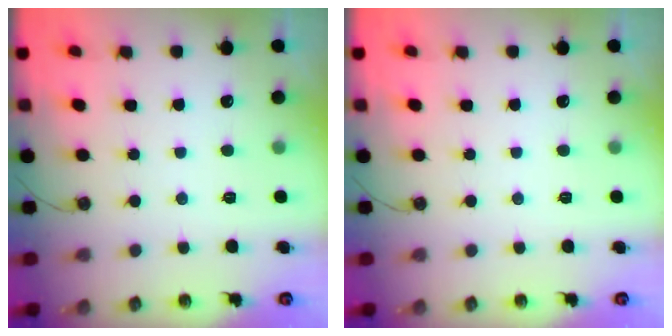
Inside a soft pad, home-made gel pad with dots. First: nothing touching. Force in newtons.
{"total": 0.0}